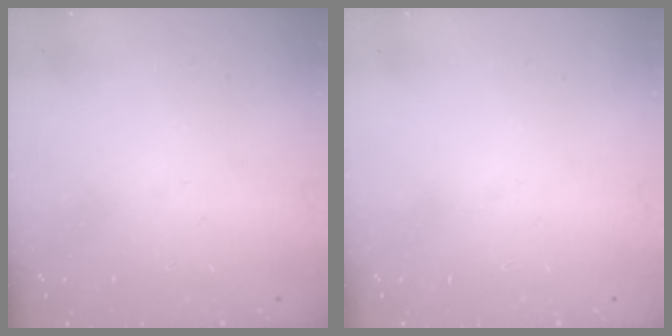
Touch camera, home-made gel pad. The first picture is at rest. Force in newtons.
{"total": 0.0}